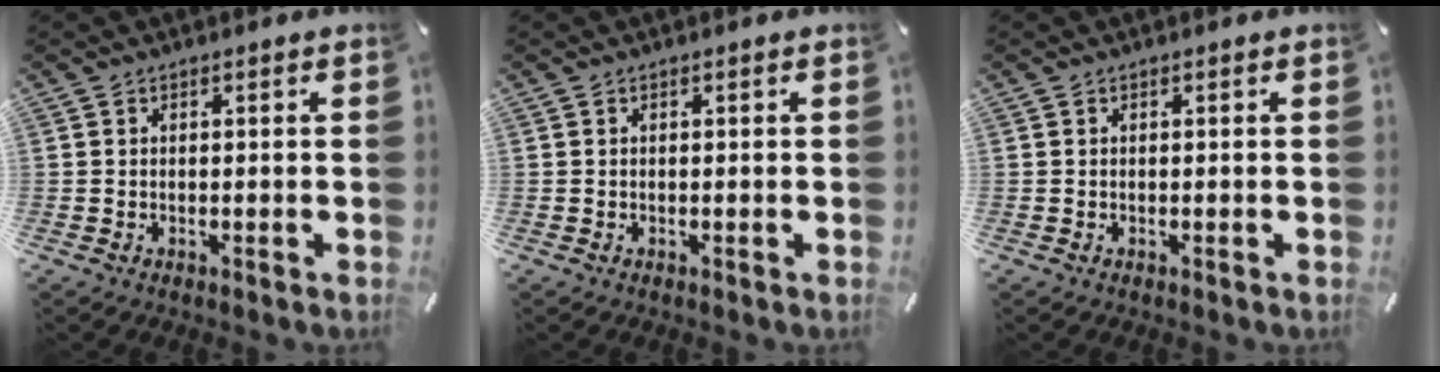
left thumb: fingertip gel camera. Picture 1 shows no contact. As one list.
[{"total": 0.0}, {"total": 0.0}]